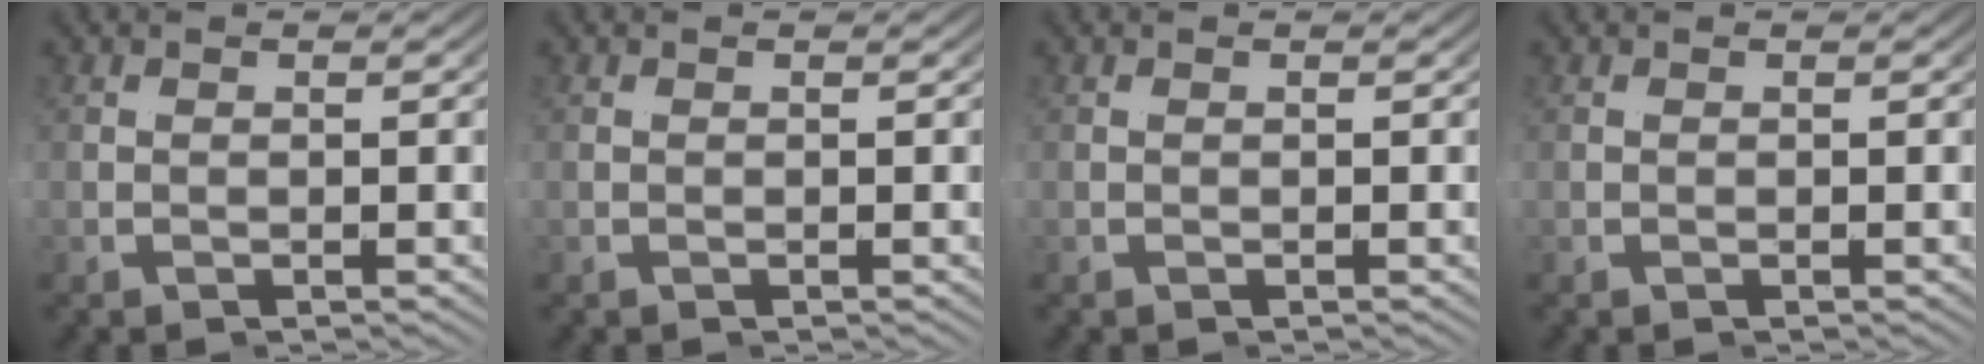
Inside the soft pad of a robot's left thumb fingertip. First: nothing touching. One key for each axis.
{"total": 0.0}
{"total": 0.0}
{"total": 0.0}